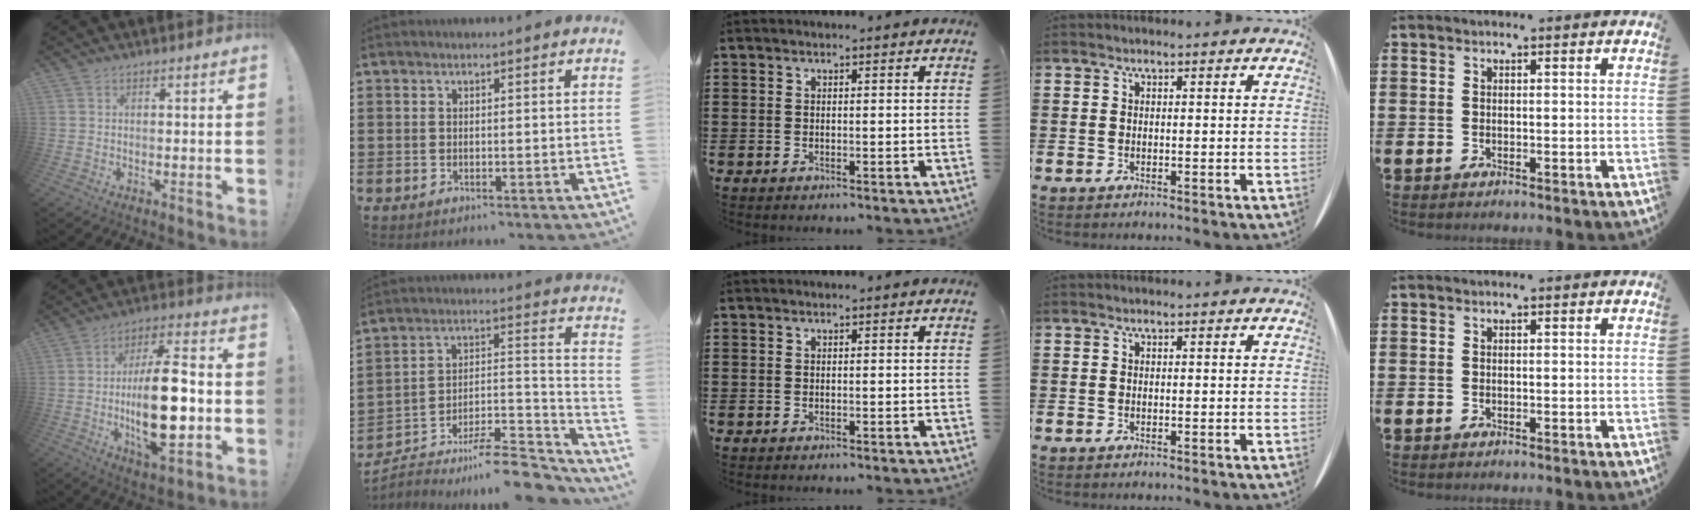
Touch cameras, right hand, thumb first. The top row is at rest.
{"thumb": {"total": 21.7, "force": [-2.4, 8.4, 19.9], "torque": [-0.351, 0.001, -0.040]}, "index": {"total": 9.1, "force": [-7.6, 2.0, 4.6], "torque": [-0.059, 0.013, -0.142]}}